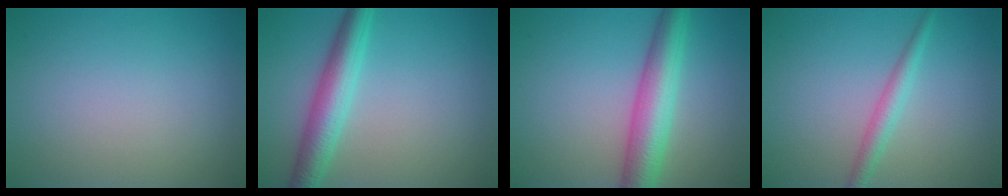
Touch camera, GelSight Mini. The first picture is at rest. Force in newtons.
{"total": 4.6, "press": 4.6, "slide": 0.1}
{"total": 6.0, "press": 6.0, "slide": 0.2}
{"total": 2.1, "press": 2.1, "slide": 0.0}